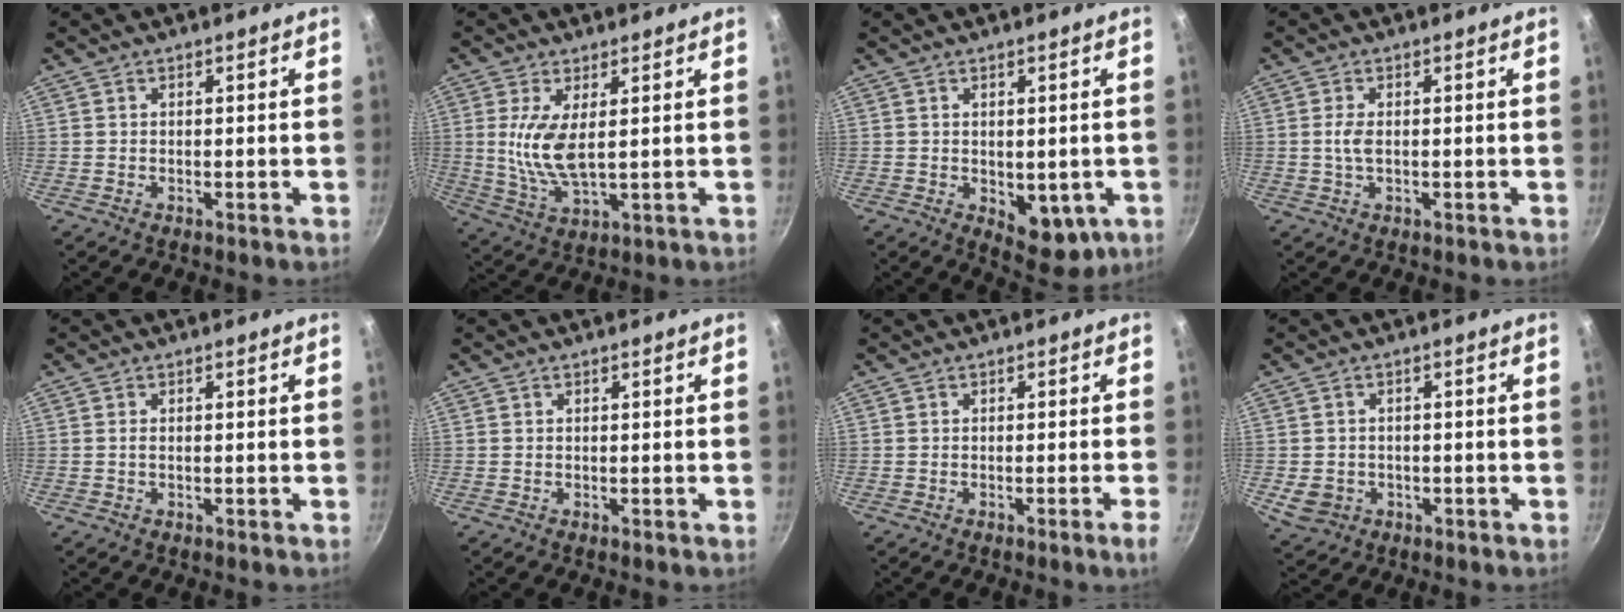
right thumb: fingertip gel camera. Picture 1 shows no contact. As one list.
[{"total": 8.8, "force": [1.6, 3.4, 7.9], "torque": [-0.165, -0.015, 0.039]}, {"total": 8.4, "force": [-1.5, 4.9, 6.7], "torque": [-0.059, -0.012, -0.008]}, {"total": 2.6, "force": [0.0, 1.2, 2.3], "torque": [-0.051, 0.000, -0.001]}, {"total": 0.6, "force": [0.0, 0.3, 0.5], "torque": [-0.012, 0.001, -0.001]}, {"total": 0.0}, {"total": 1.9, "force": [-0.9, -0.5, 1.5], "torque": [-0.037, 0.007, -0.013]}, {"total": 5.1, "force": [-1.3, 4.4, 2.4], "torque": [-0.036, 0.012, -0.008]}]